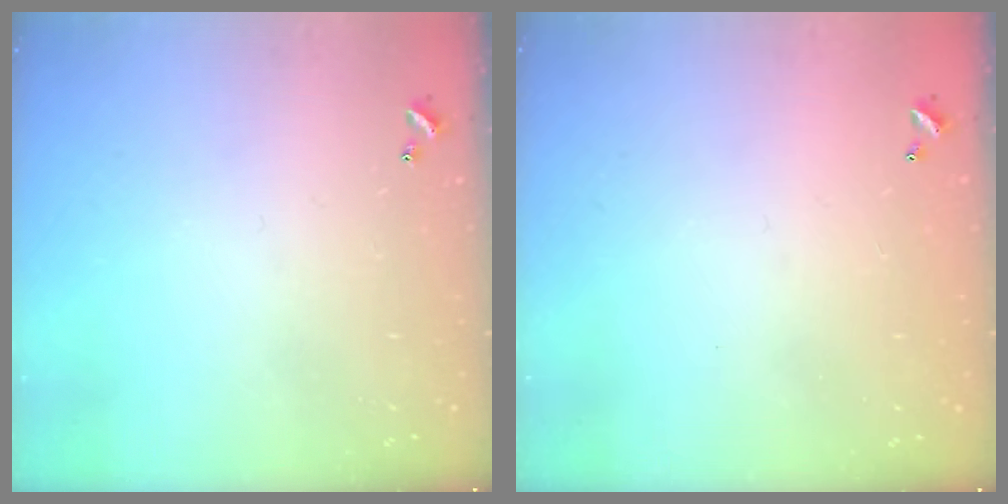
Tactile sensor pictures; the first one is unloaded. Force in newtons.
{"total": 2.9, "press": 2.9, "slide": 0.1}